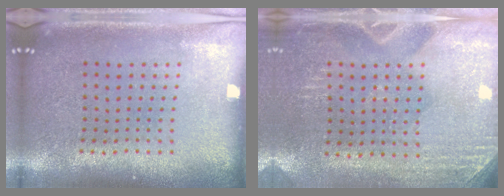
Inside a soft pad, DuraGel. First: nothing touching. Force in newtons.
{"total": 2.8, "press": 2.6, "slide": 1.2}